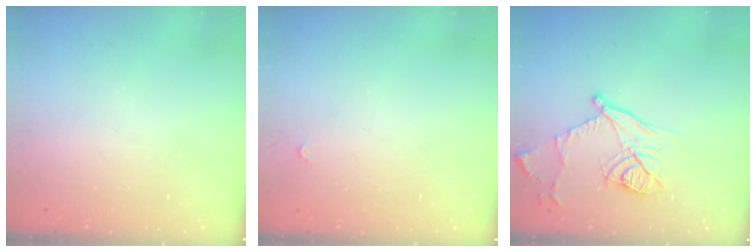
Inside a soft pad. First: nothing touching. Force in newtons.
{"total": 2.8, "press": 2.8, "slide": 0.4}
{"total": 13.8, "press": 13.7, "slide": 1.8}